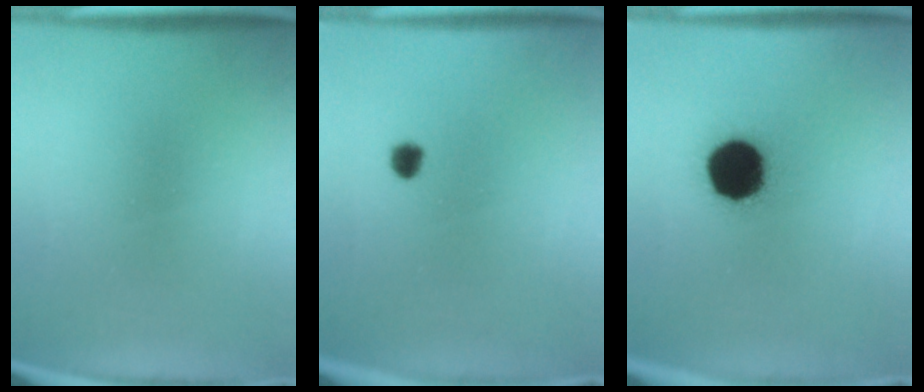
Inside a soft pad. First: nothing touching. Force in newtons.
{"total": 2.3}
{"total": 15.4}